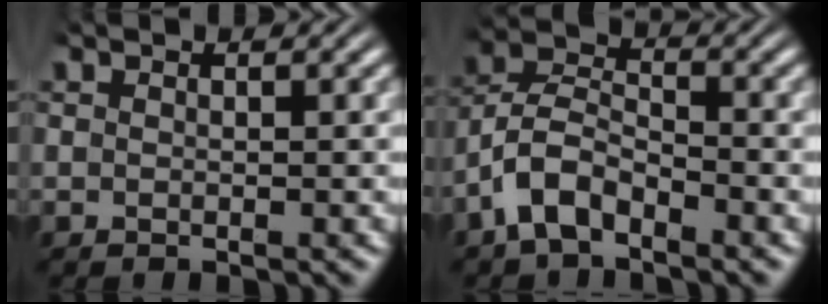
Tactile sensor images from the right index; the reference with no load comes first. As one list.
[{"total": 5.8, "force": [-2.1, 4.7, 2.7], "torque": [-0.069, -0.015, -0.043]}]